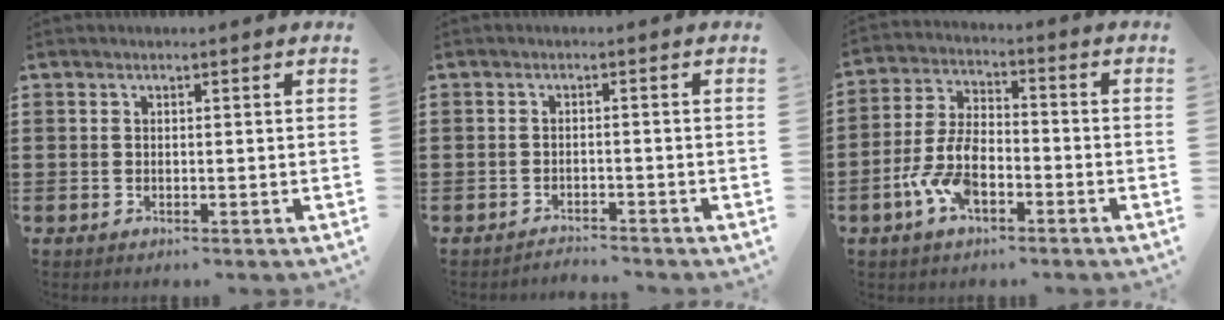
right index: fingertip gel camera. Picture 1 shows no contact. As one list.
[{"total": 2.0, "force": [-2.0, -0.1, -0.1], "torque": [-0.002, 0.000, -0.043]}, {"total": 8.2, "force": [-3.3, 4.0, 6.3], "torque": [-0.155, -0.001, -0.068]}]